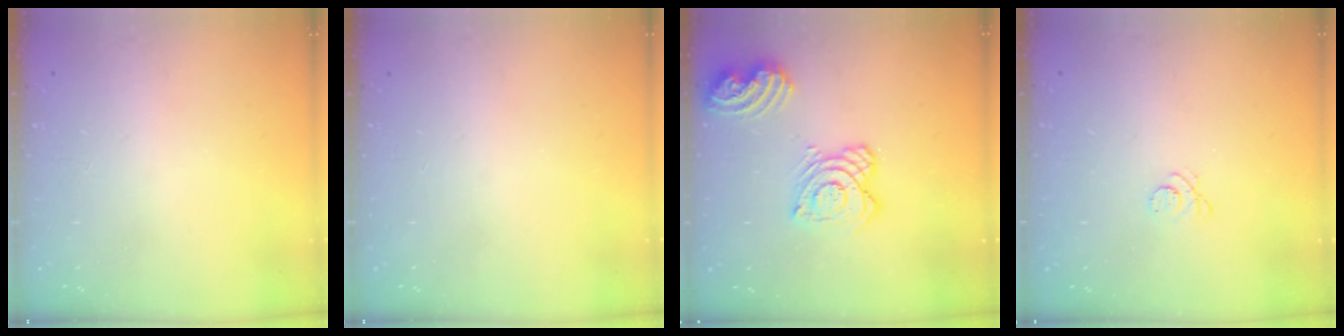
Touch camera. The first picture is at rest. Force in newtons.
{"total": 0.0}
{"total": 15.7, "press": 15.6, "slide": 1.6}
{"total": 2.8, "press": 2.8, "slide": 0.4}